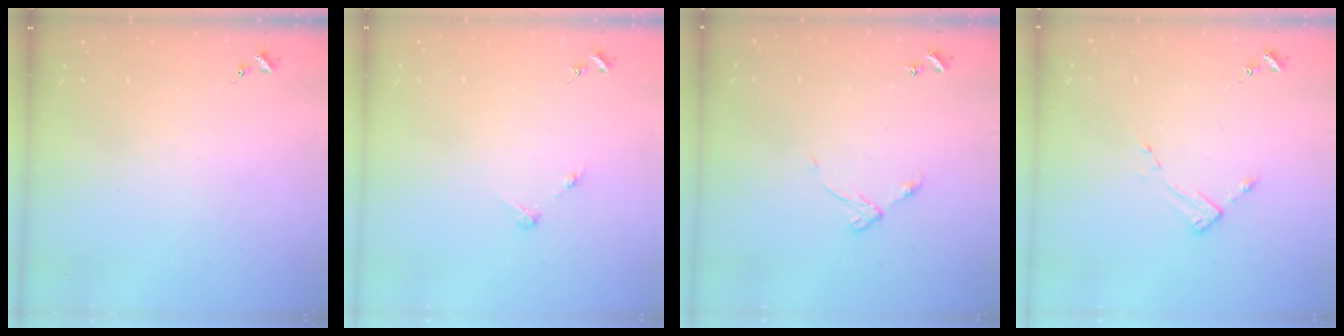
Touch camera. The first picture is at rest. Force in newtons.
{"total": 2.8, "press": 2.8, "slide": 0.3}
{"total": 6.5, "press": 6.5, "slide": 0.5}
{"total": 2.6, "press": 2.6, "slide": 0.4}